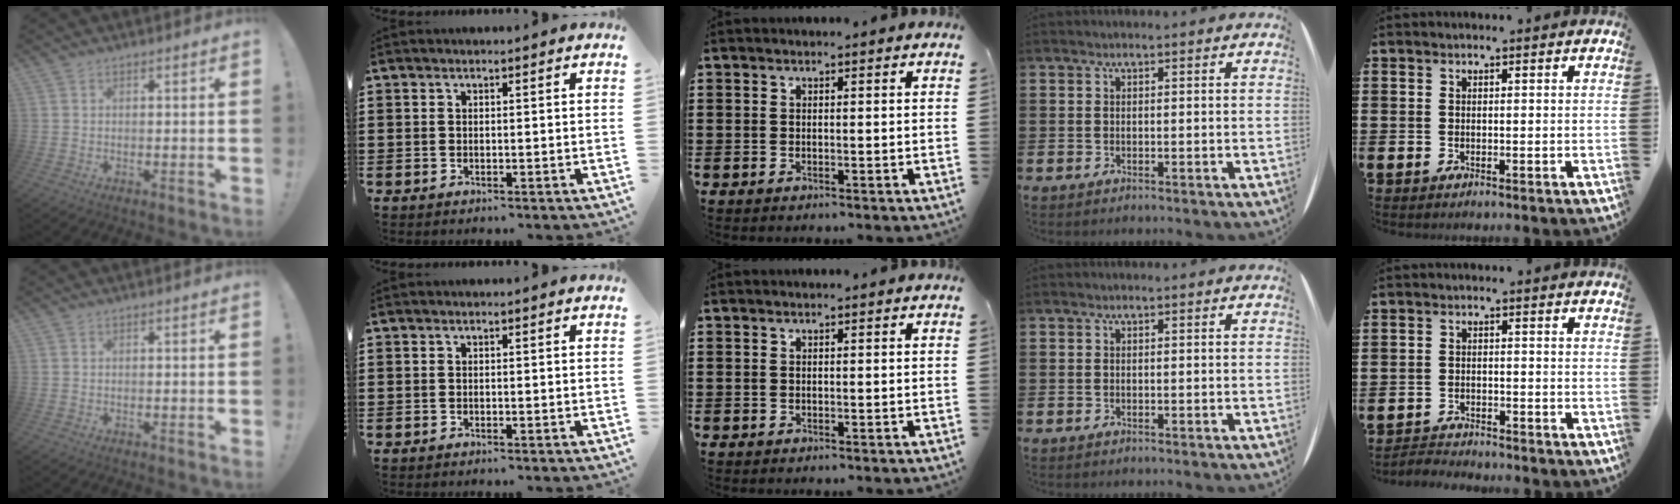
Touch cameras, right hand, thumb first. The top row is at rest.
{"little": {"total": 2.1, "force": [-2.1, 0.1, -0.2], "torque": [-0.003, 0.001, -0.047]}}